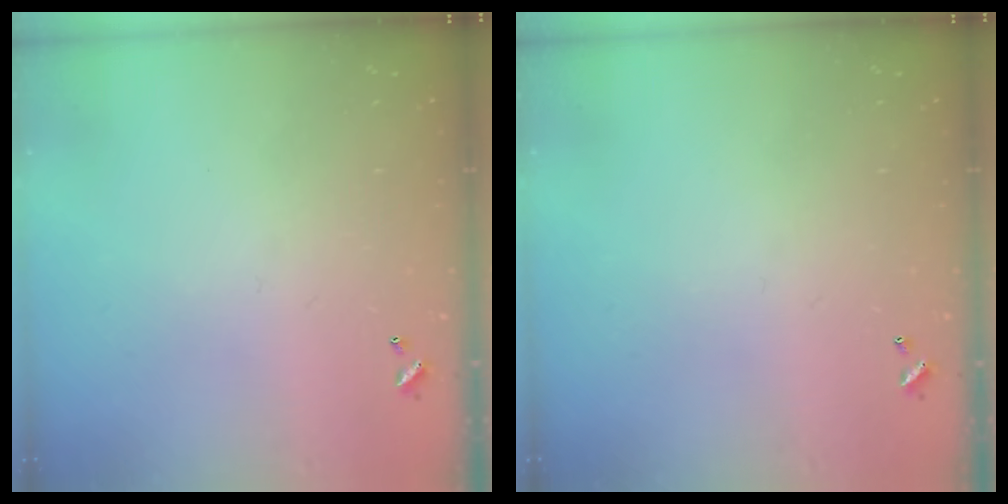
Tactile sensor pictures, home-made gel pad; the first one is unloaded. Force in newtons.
{"total": 0.0}